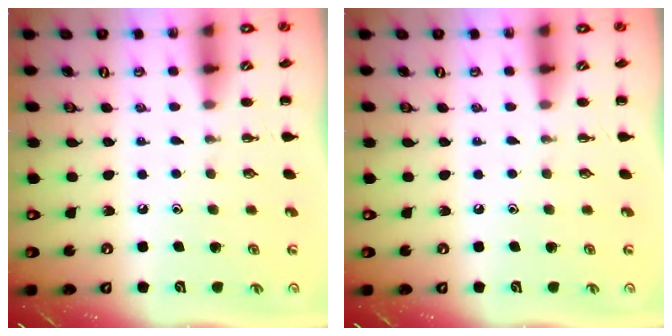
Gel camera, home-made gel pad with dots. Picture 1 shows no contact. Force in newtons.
{"total": 0.0}